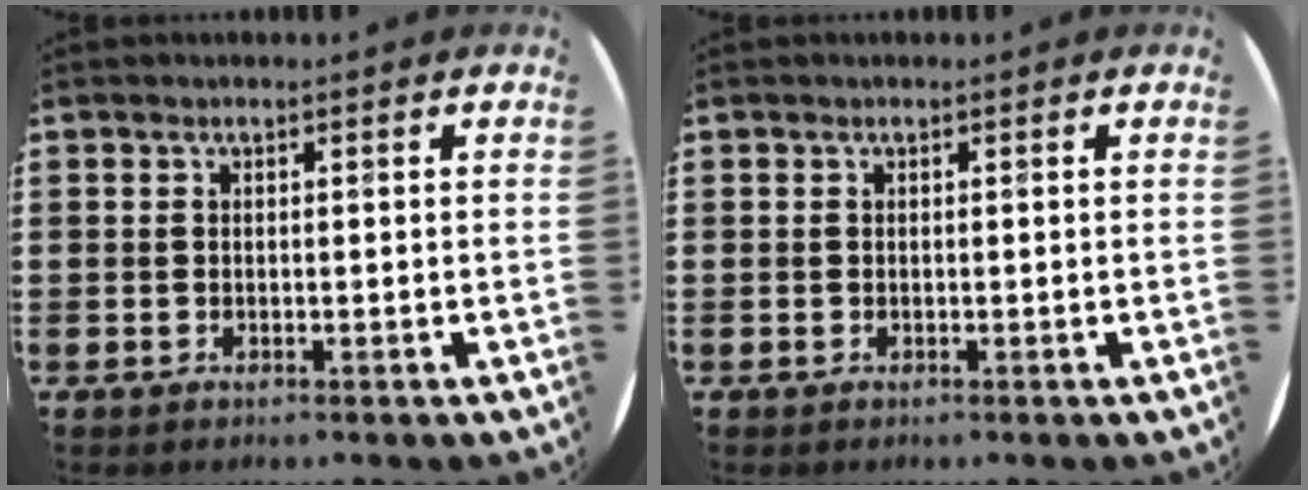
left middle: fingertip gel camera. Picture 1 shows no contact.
{"total": 0.0}